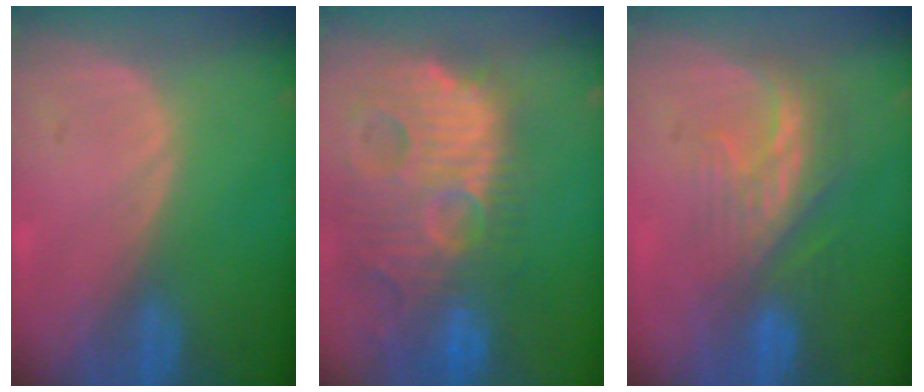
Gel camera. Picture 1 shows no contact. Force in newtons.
{"total": 14.9, "press": 12.8, "slide": 7.6}
{"total": 8.3, "press": 7.2, "slide": 4.0}